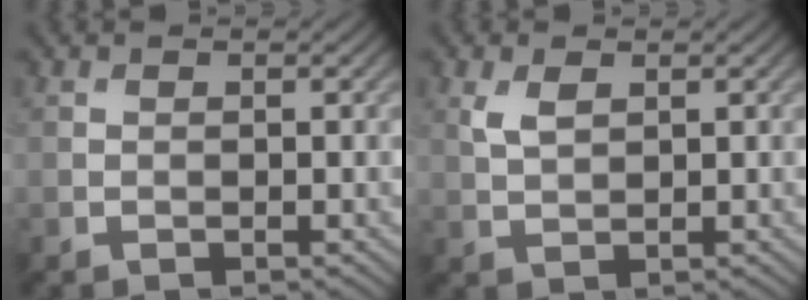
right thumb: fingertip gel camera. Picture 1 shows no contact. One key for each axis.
{"total": 2.5, "fx": 1.1, "fy": 1.2, "fz": 1.9, "tx": -0.047, "ty": 0.000, "tz": 0.026}